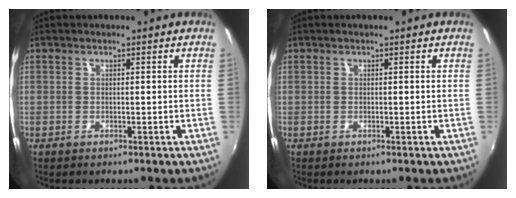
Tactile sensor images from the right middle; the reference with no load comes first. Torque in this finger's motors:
{"motor_torque": [-0.12, 0.07, -0.01, 0.00]}